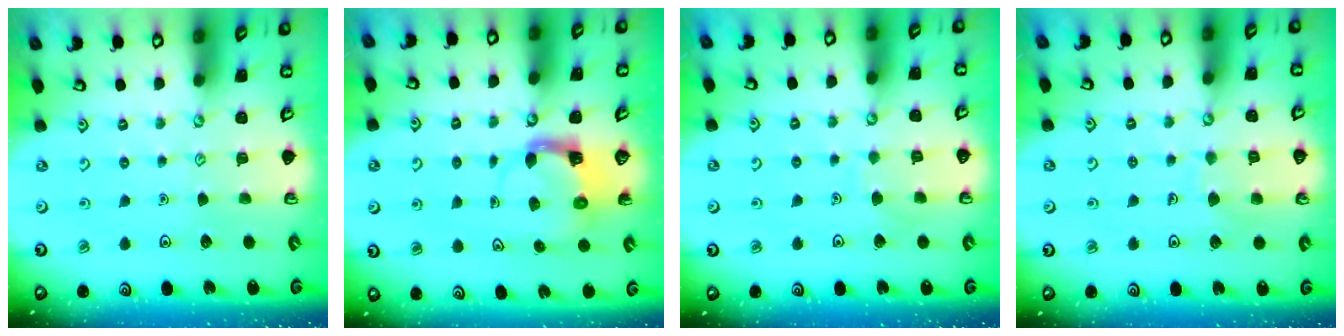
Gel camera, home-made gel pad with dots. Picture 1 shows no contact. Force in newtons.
{"total": 3.8, "press": 3.7, "slide": 0.6}
{"total": 4.5, "press": 4.5, "slide": 0.6}
{"total": 6.4, "press": 6.4, "slide": 0.5}